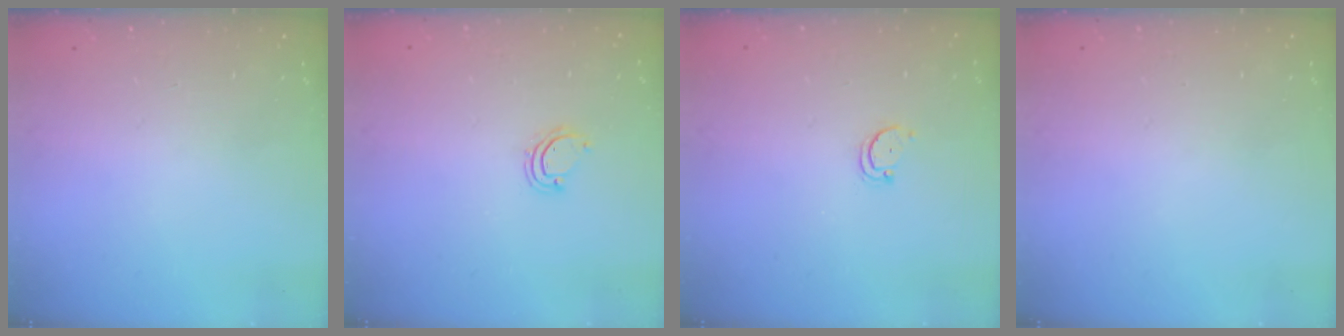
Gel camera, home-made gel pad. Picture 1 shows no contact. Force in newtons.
{"total": 3.9, "press": 3.9, "slide": 0.3}
{"total": 2.5, "press": 2.4, "slide": 0.5}
{"total": 0.0}